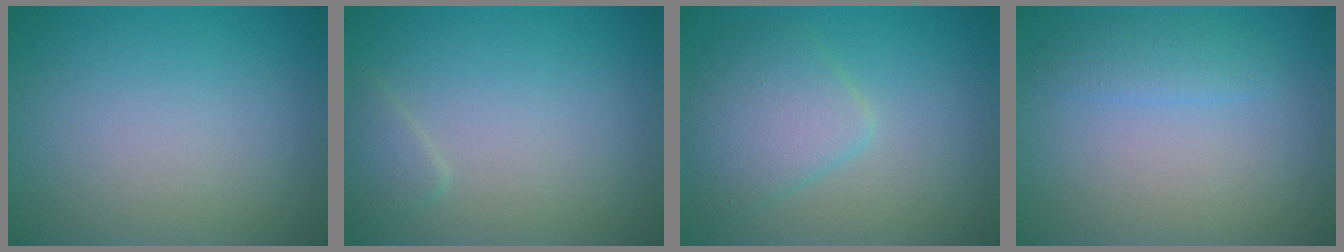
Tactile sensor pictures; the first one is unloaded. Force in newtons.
{"total": 1.2, "press": 1.2, "slide": 0.1}
{"total": 4.0, "press": 4.0, "slide": 0.0}
{"total": 1.7, "press": 1.7, "slide": 0.1}